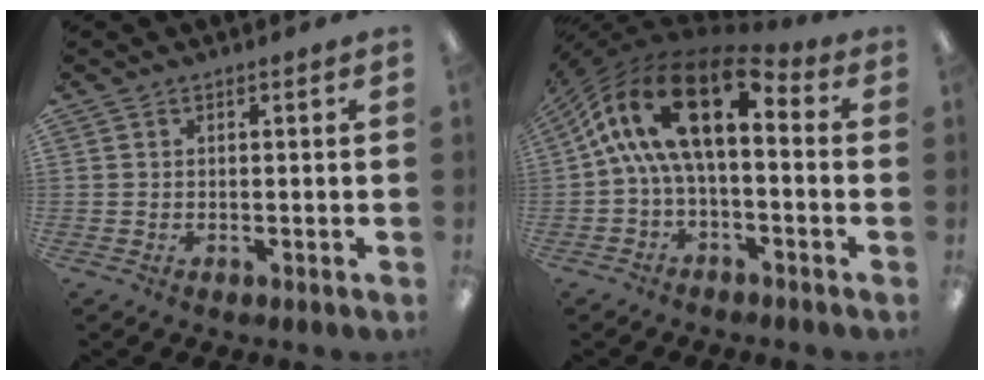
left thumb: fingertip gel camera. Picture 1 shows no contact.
{"total": 18.8, "force": [5.1, 8.5, 15.9], "torque": [-0.304, -0.021, 0.091]}